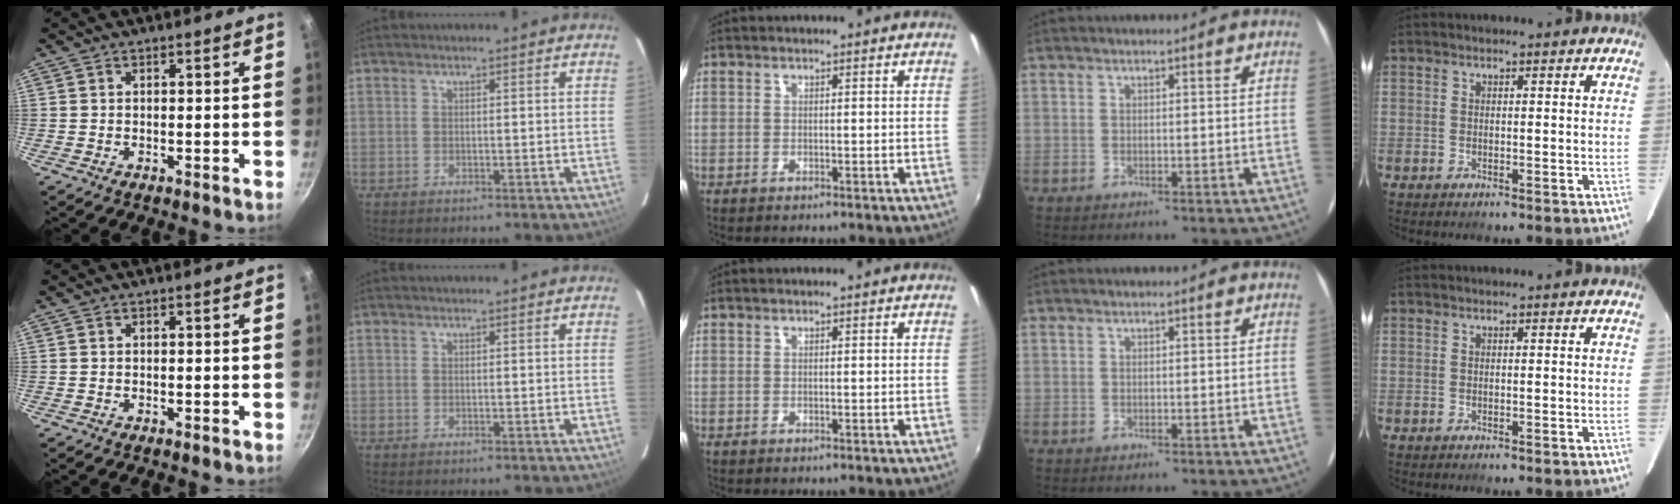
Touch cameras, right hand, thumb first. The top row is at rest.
{}